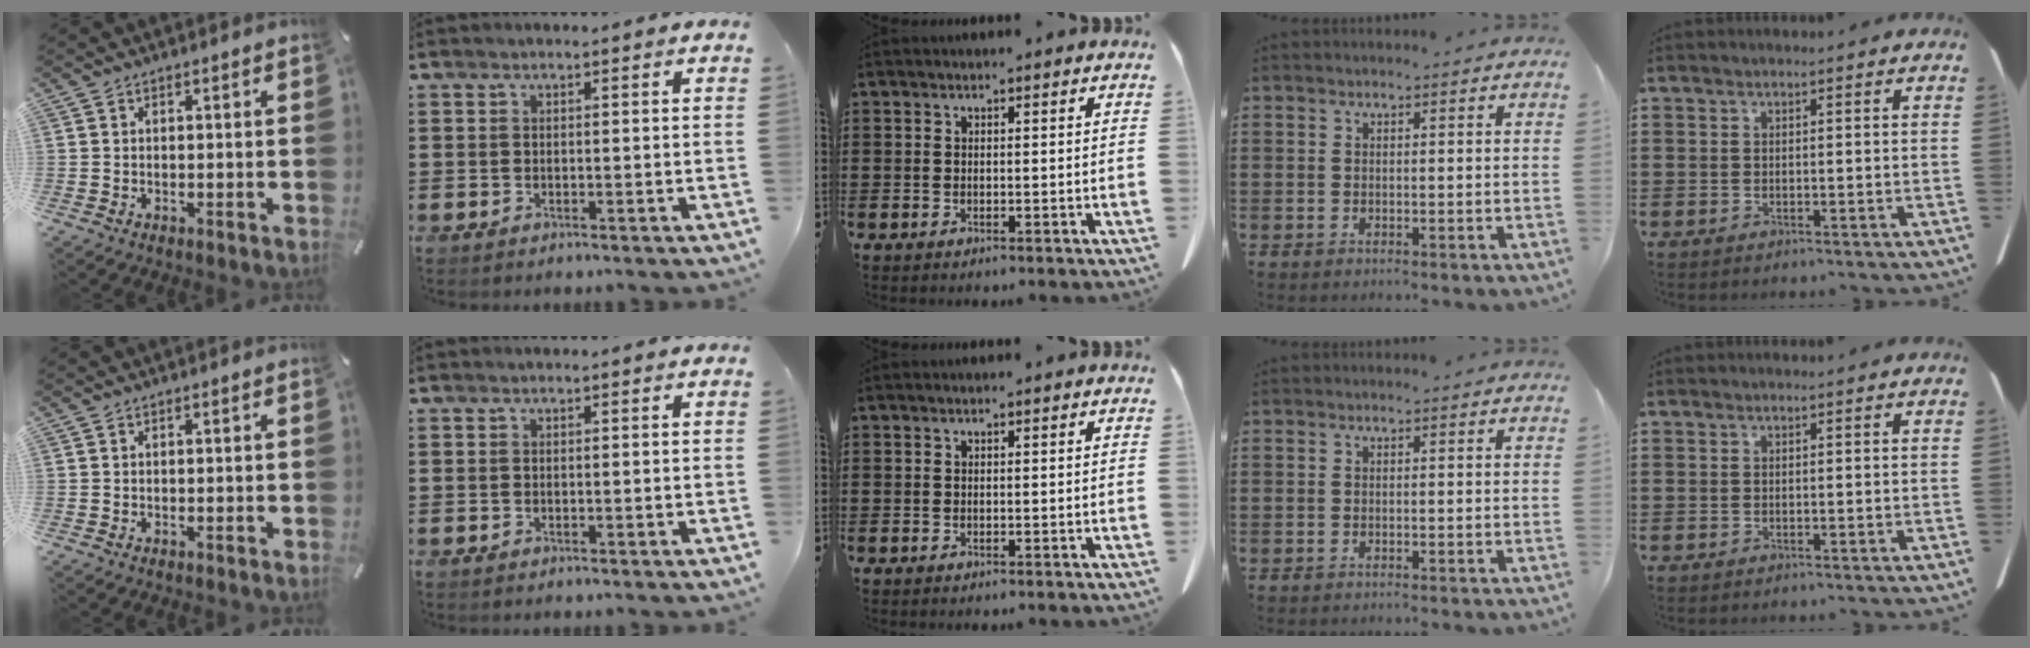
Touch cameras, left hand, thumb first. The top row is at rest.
{"ring": {"total": 0.5, "force": [-0.5, -0.1, 0.1], "torque": [-0.005, -0.001, -0.010]}}